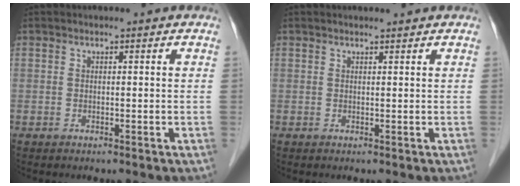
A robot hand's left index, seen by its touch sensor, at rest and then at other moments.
{"total": 1.1, "force": [1.1, 0.0, 0.3], "torque": [-0.006, 0.005, 0.020]}